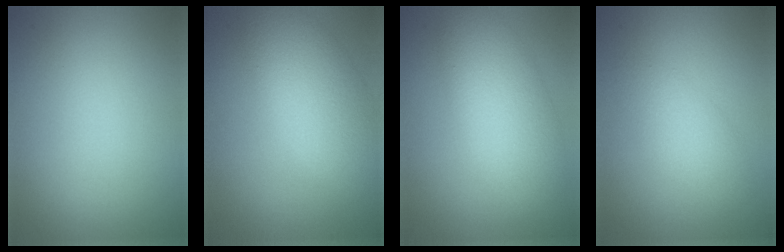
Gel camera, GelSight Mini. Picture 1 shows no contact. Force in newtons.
{"total": 5.5, "press": 5.4, "slide": 0.5}
{"total": 5.5, "press": 5.5, "slide": 0.2}
{"total": 2.5, "press": 2.5, "slide": 0.0}